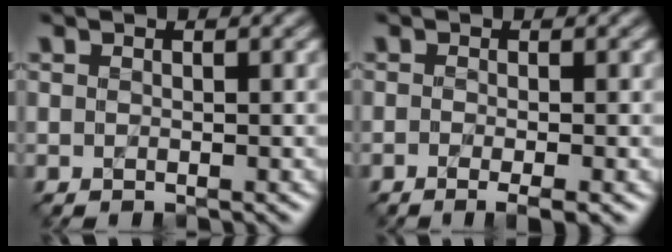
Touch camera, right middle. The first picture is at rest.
{"total": 2.4, "force": [-1.5, 0.3, 1.9], "torque": [-0.033, -0.004, -0.023]}